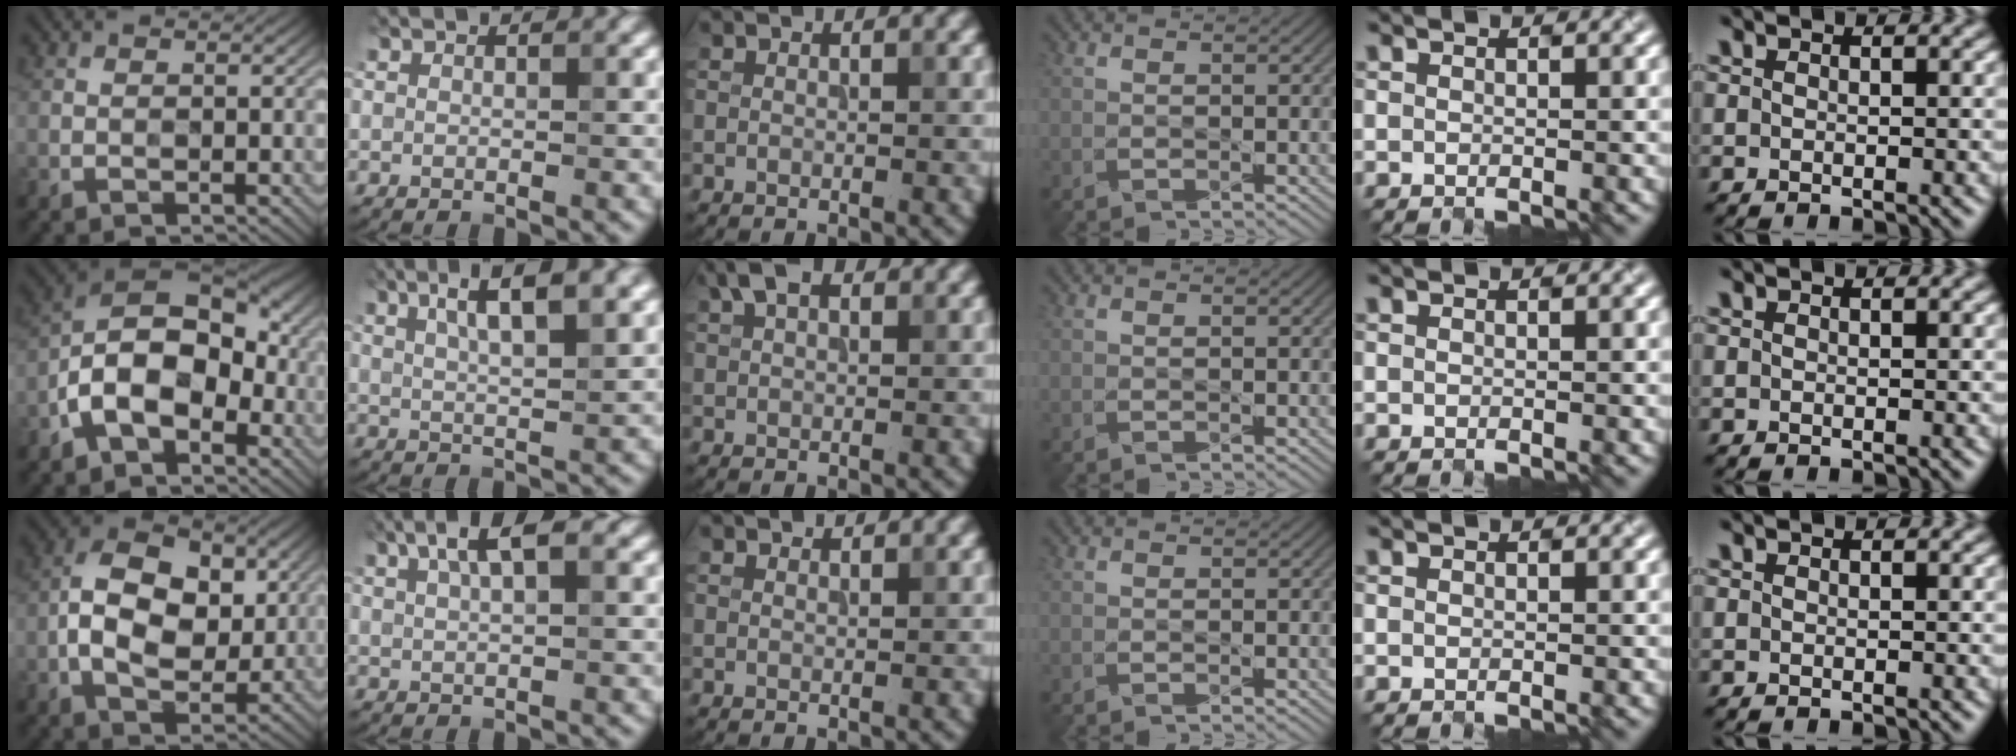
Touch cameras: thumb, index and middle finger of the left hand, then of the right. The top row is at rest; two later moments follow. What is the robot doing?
{"motion": "open", "object": "folder"}